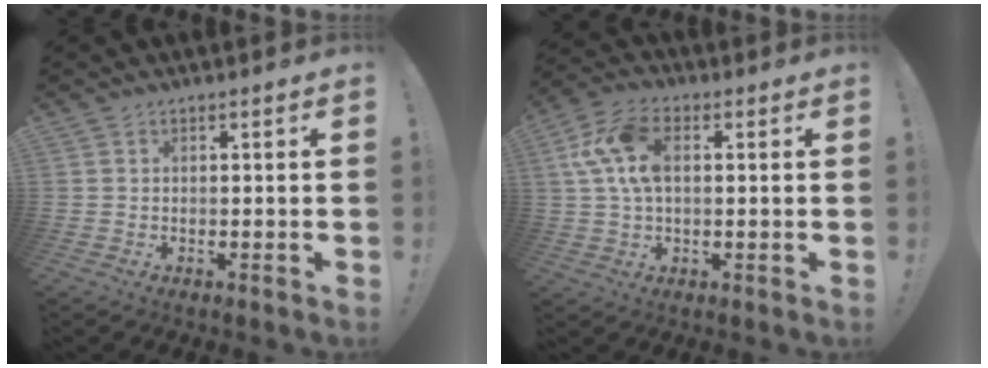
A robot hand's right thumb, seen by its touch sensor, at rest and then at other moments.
{"total": 13.3, "force": [3.0, 8.5, 9.8], "torque": [-0.207, 0.012, 0.061]}